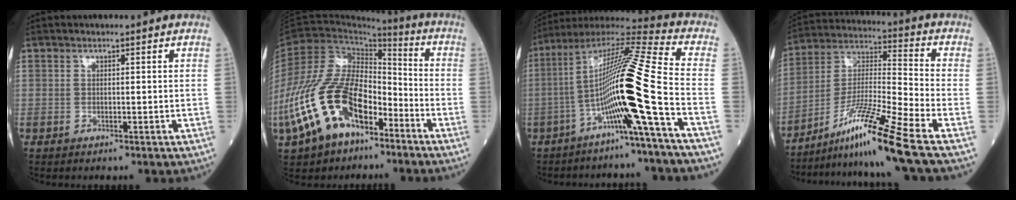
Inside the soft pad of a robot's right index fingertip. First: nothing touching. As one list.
[{"total": 18.1, "force": [-8.9, 8.8, 13.0], "torque": [-0.282, 0.005, -0.162]}, {"total": 16.4, "force": [-5.0, -1.6, 15.5], "torque": [-0.291, 0.012, -0.104]}, {"total": 14.2, "force": [-9.7, -2.5, 10.0], "torque": [-0.196, -0.016, -0.174]}]